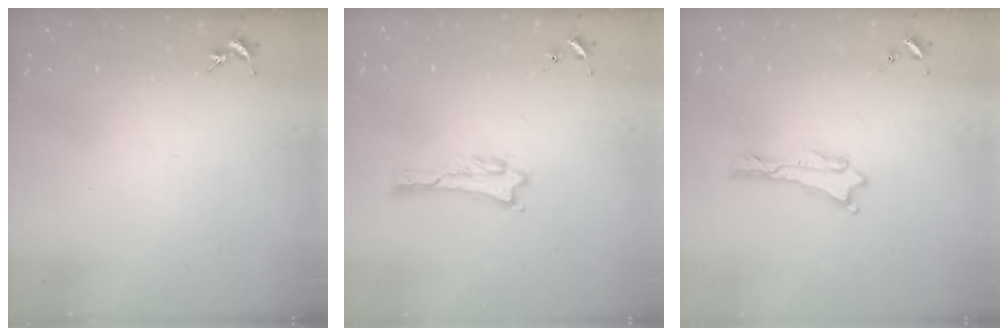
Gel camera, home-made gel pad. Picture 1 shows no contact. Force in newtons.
{"total": 1.0, "press": 1.0, "slide": 0.1}
{"total": 0.0}